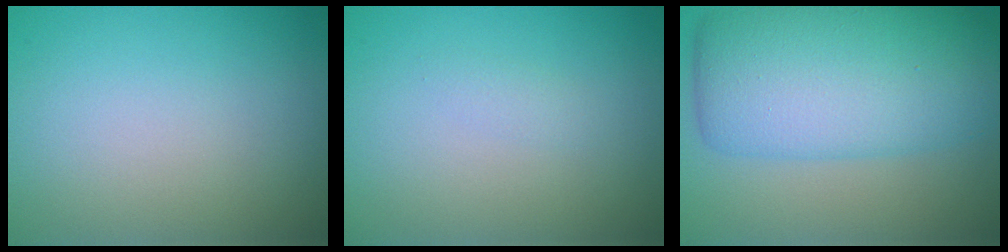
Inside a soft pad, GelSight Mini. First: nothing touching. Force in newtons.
{"total": 0.7, "press": 0.7, "slide": 0.0}
{"total": 10.5, "press": 10.5, "slide": 0.1}